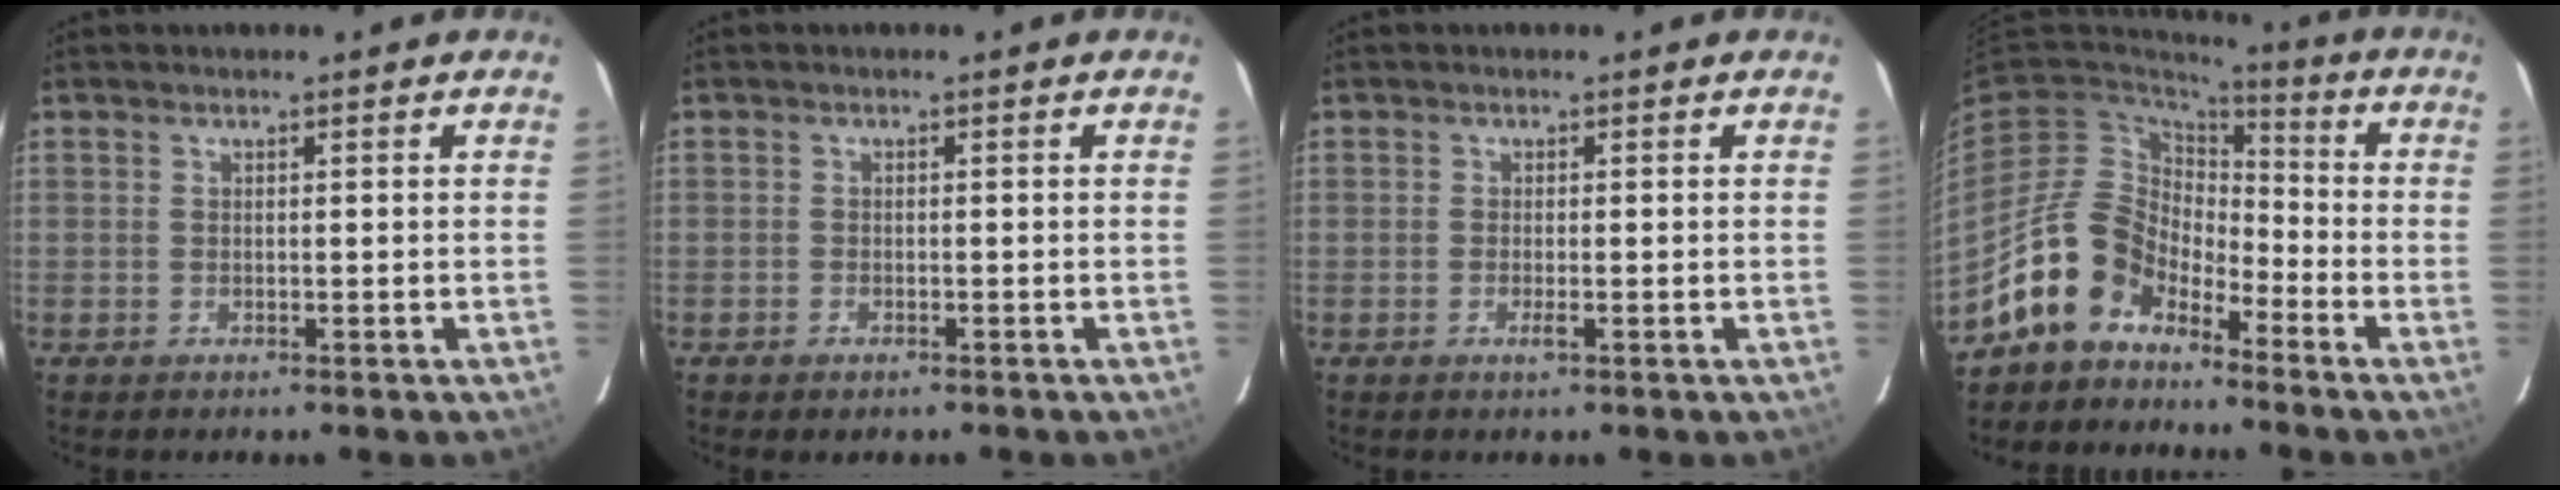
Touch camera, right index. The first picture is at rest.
{"total": 1.3, "force": [-0.9, 0.8, 0.5], "torque": [-0.012, -0.001, -0.017]}
{"total": 1.2, "force": [-0.5, 0.1, 1.1], "torque": [-0.022, -0.002, -0.010]}
{"total": 12.2, "force": [-9.1, 7.0, 4.1], "torque": [-0.086, 0.028, -0.171]}